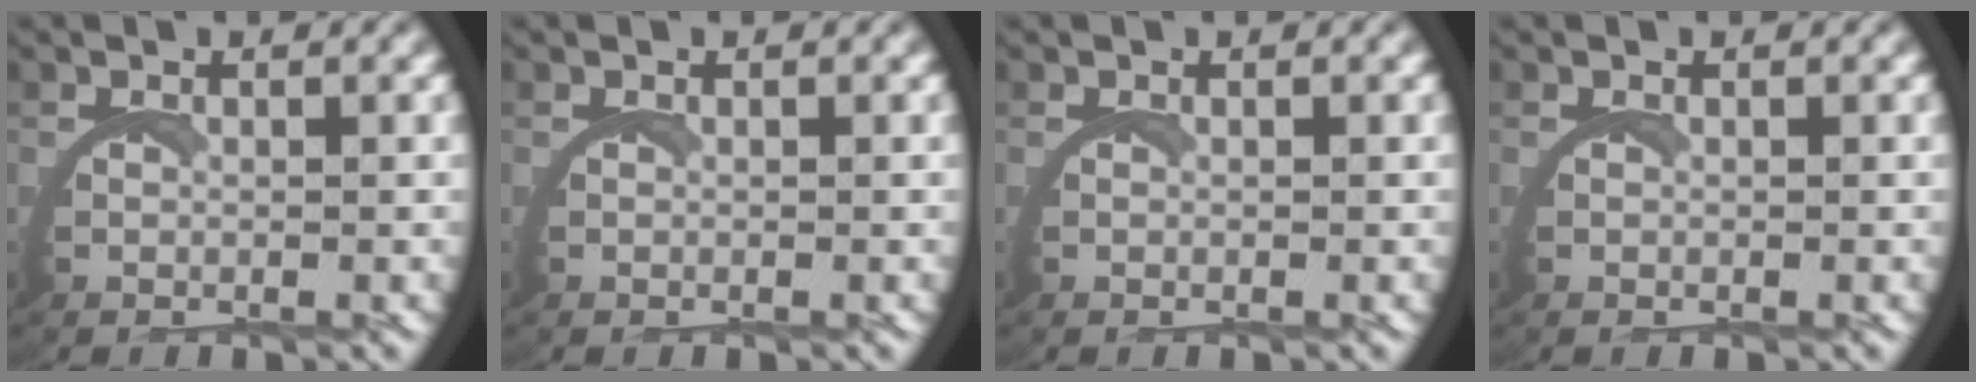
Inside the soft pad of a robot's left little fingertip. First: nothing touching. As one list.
[{"total": 0.0}, {"total": 0.0}, {"total": 0.0}]